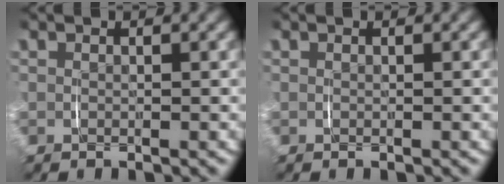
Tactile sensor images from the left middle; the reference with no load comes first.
{"total": 0.0}